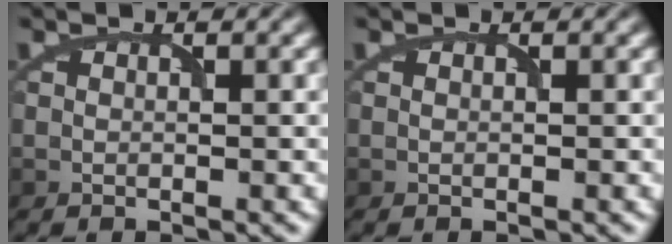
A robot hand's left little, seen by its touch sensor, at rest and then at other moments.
{"total": 0.0}